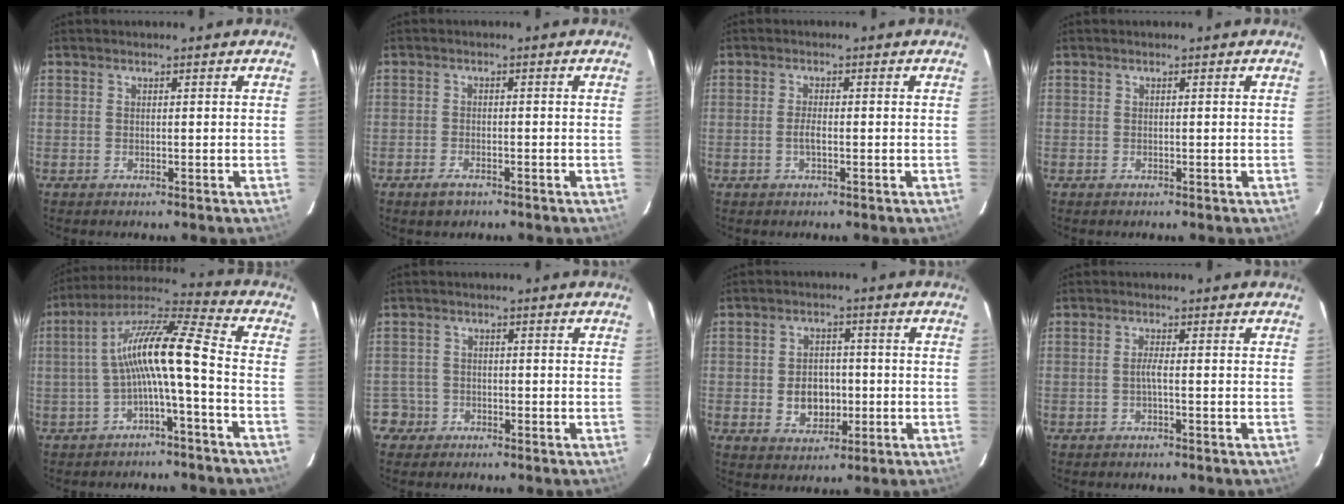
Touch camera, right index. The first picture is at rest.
{"total": 2.6, "force": [-1.8, 1.4, 1.1], "torque": [-0.027, 0.001, -0.030]}
{"total": 1.8, "force": [-0.6, 0.6, 1.6], "torque": [-0.032, -0.002, -0.011]}
{"total": 0.0}
{"total": 11.9, "force": [-2.4, 0.9, 11.6], "torque": [-0.234, 0.023, -0.049]}
{"total": 3.5, "force": [-1.7, 3.0, -0.2], "torque": [0.006, 0.026, -0.031]}
{"total": 6.7, "force": [-1.1, 5.3, 3.9], "torque": [-0.080, 0.005, -0.008]}
{"total": 1.2, "force": [-0.5, -0.3, 1.1], "torque": [-0.020, 0.001, -0.011]}